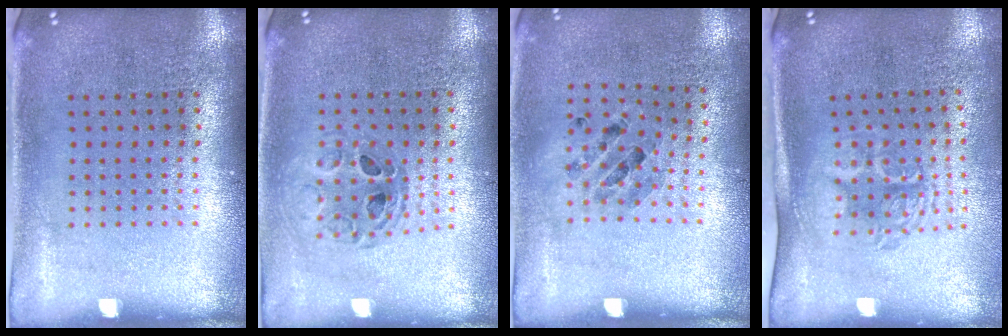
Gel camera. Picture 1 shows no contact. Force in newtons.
{"total": 0.8, "press": 0.8, "slide": 0.2}
{"total": 0.9, "press": 0.8, "slide": 0.2}
{"total": 1.7, "press": 1.3, "slide": 1.1}